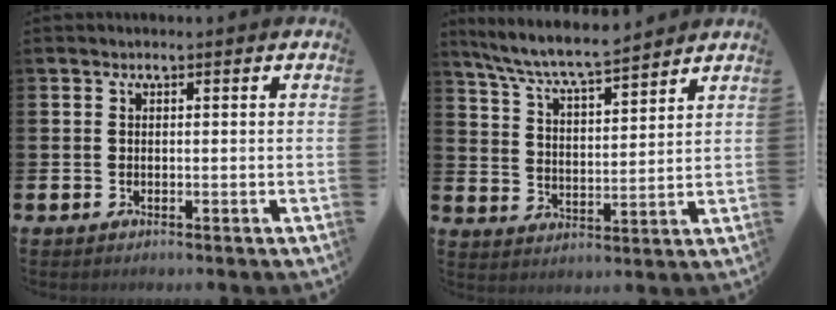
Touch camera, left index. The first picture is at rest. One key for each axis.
{"total": 7.4, "fx": 7.0, "fy": 0.6, "fz": 2.4, "tx": -0.076, "ty": -0.042, "tz": 0.123}